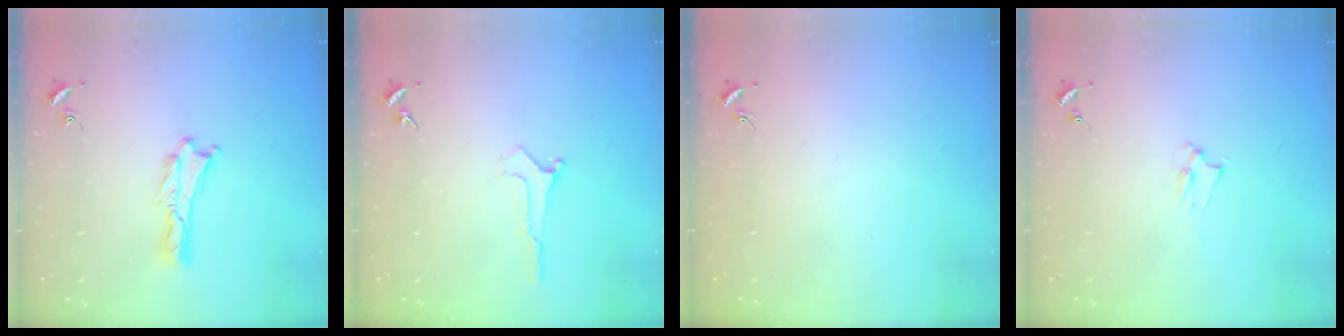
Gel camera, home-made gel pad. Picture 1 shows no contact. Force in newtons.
{"total": 0.0}
{"total": 0.0}
{"total": 1.4, "press": 1.3, "slide": 0.3}